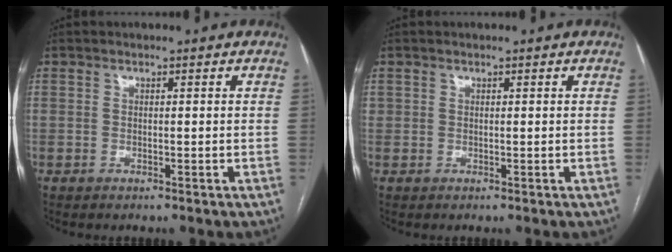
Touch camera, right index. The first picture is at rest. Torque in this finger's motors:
{"motor_torque": [1.92, -0.22, 1.00, 0.21]}